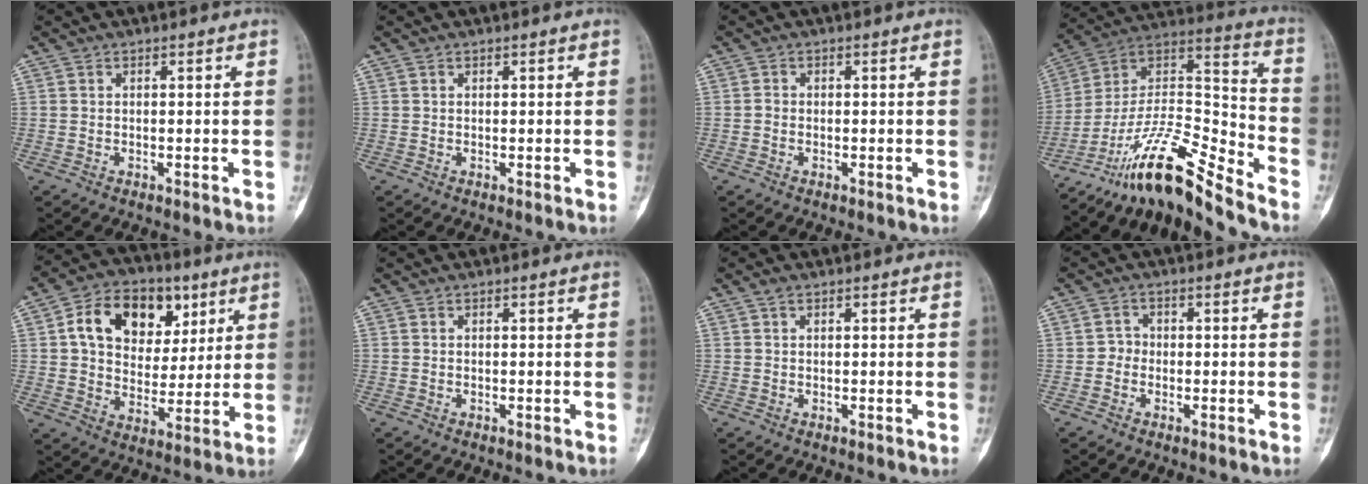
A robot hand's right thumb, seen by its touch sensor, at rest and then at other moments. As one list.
[{"total": 0.0}, {"total": 0.7, "force": [-0.2, 0.6, 0.3], "torque": [0.001, 0.003, -0.005]}, {"total": 17.8, "force": [-14.9, 2.1, 9.5], "torque": [-0.166, 0.115, -0.270]}, {"total": 16.8, "force": [6.0, 12.1, 10.0], "torque": [-0.126, -0.002, 0.097]}, {"total": 0.0}, {"total": 1.0, "force": [0.6, 0.5, 0.6], "torque": [-0.013, 0.005, 0.009]}, {"total": 2.0, "force": [-0.6, 1.8, 0.6], "torque": [0.002, 0.009, -0.020]}]